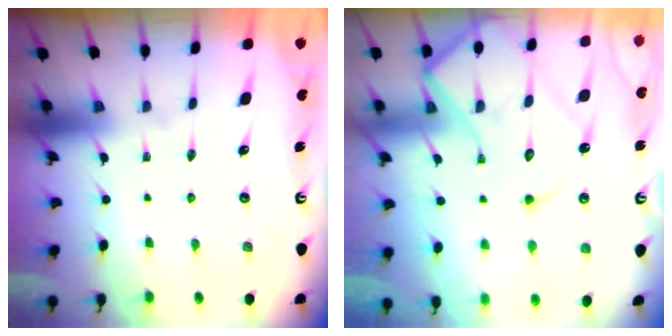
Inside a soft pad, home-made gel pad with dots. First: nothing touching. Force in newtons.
{"total": 14.8, "press": 14.7, "slide": 1.4}